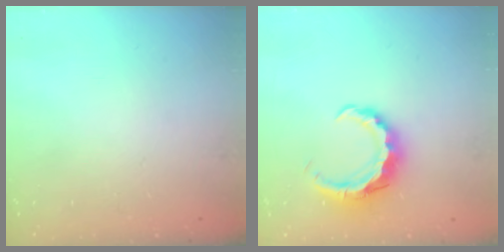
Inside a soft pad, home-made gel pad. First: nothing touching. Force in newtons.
{"total": 8.4, "press": 8.4, "slide": 1.0}